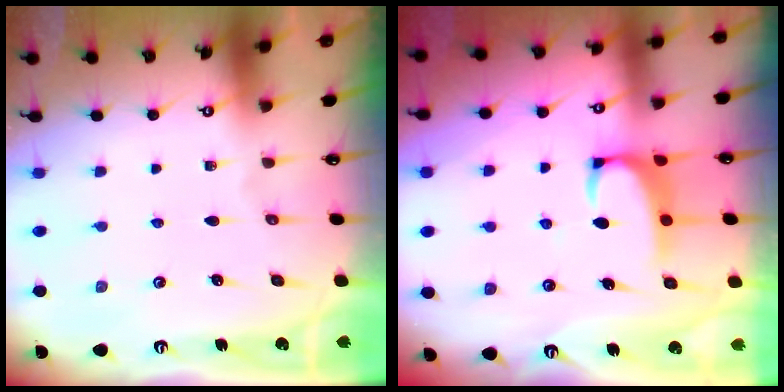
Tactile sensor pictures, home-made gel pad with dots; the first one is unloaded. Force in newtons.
{"total": 2.4, "press": 2.3, "slide": 0.7}